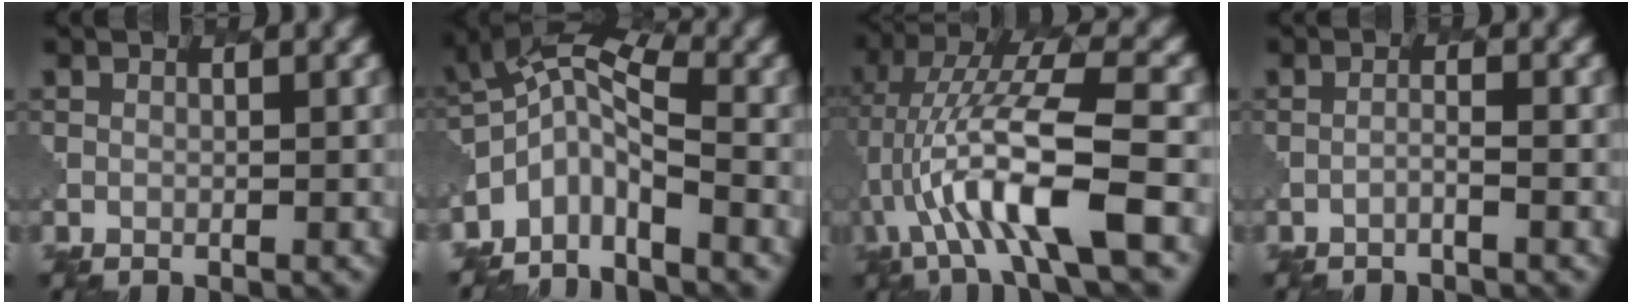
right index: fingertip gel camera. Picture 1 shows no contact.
{"total": 5.2, "force": [-3.1, 2.4, 3.4], "torque": [-0.066, 0.004, -0.075]}
{"total": 10.2, "force": [-2.2, 2.4, 9.7], "torque": [-0.183, 0.021, -0.039]}
{"total": 0.6, "force": [-0.4, 0.0, 0.5], "torque": [-0.005, 0.002, -0.014]}